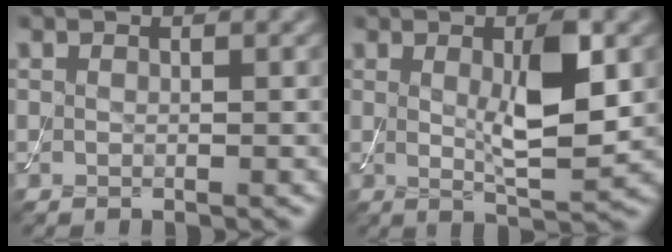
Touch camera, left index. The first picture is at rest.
{"total": 5.8, "force": [0.9, 1.5, 5.5], "torque": [-0.095, -0.006, 0.018]}